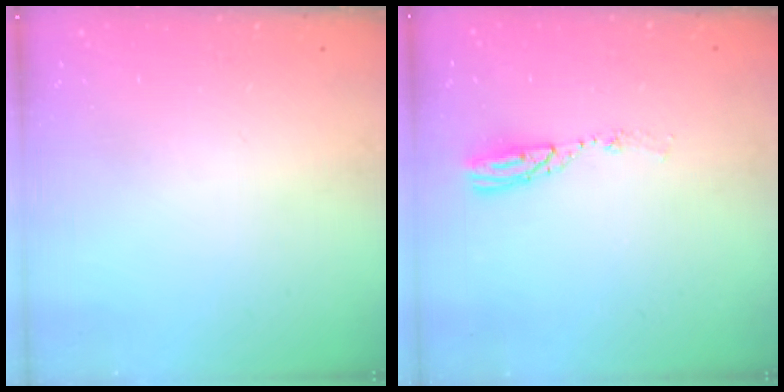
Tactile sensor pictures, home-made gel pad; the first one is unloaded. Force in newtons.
{"total": 5.2, "press": 5.2, "slide": 0.3}